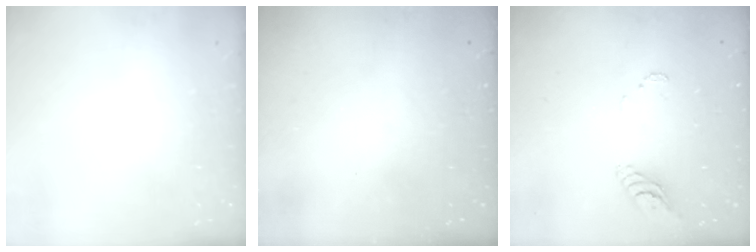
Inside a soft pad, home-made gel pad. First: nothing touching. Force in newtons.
{"total": 0.0}
{"total": 6.7, "press": 6.7, "slide": 0.6}